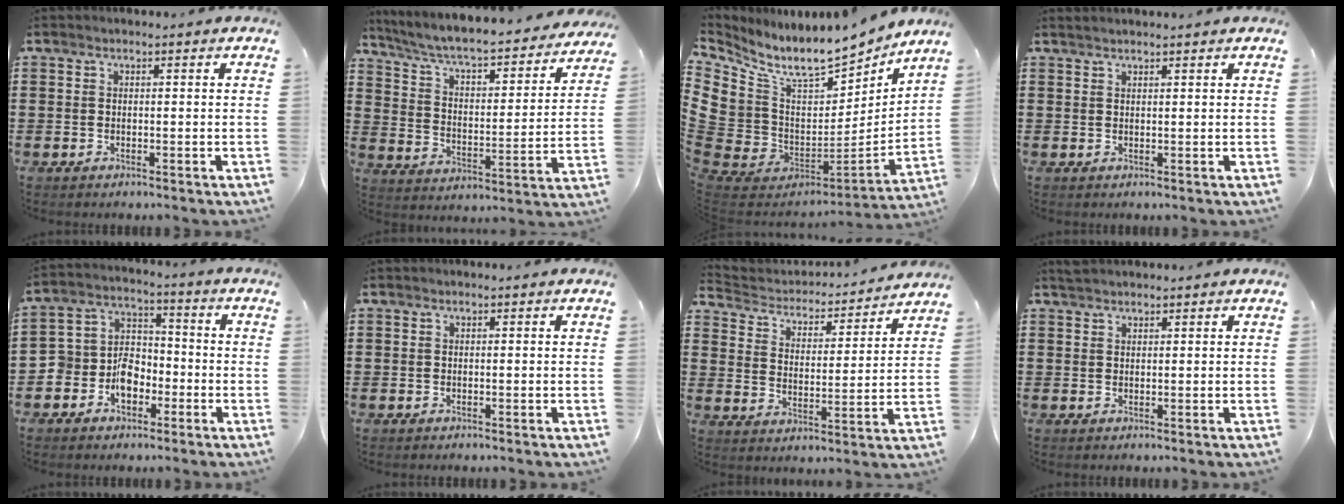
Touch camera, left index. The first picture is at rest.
{"total": 5.5, "force": [4.8, 0.5, 2.7], "torque": [-0.072, -0.041, 0.073]}
{"total": 9.8, "force": [8.1, 4.4, 3.3], "torque": [-0.101, -0.068, 0.142]}
{"total": 0.9, "force": [0.9, -0.1, 0.2], "torque": [-0.004, -0.001, 0.018]}
{"total": 6.5, "force": [-3.4, 4.9, 2.4], "torque": [-0.062, 0.012, -0.069]}
{"total": 0.0}
{"total": 2.9, "force": [2.8, 0.8, 0.0], "torque": [-0.022, -0.028, 0.038]}
{"total": 1.3, "force": [1.3, 0.1, 0.1], "torque": [-0.004, 0.001, 0.026]}